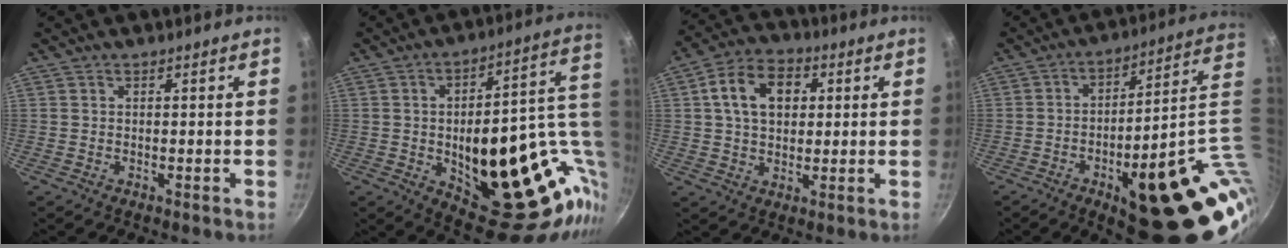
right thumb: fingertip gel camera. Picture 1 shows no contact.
{"total": 30.4, "force": [-1.9, 14.4, 26.6], "torque": [-0.306, 0.003, 0.000]}
{"total": 11.4, "force": [2.6, 8.1, 7.5], "torque": [-0.107, 0.013, 0.032]}
{"total": 27.1, "force": [-4.1, 8.8, 25.3], "torque": [-0.287, 0.004, -0.040]}